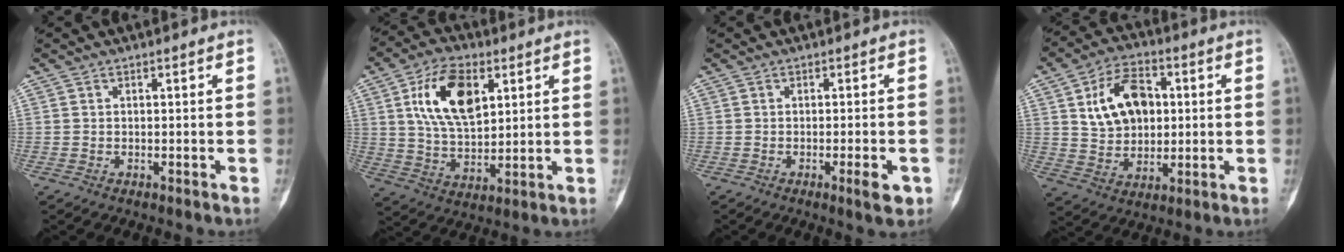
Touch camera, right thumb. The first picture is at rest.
{"total": 14.6, "force": [5.1, 8.1, 11.1], "torque": [-0.183, -0.014, 0.097]}
{"total": 4.0, "force": [-1.6, 0.9, 3.5], "torque": [-0.046, -0.001, -0.021]}
{"total": 13.4, "force": [3.0, 9.2, 9.3], "torque": [-0.126, 0.002, 0.053]}